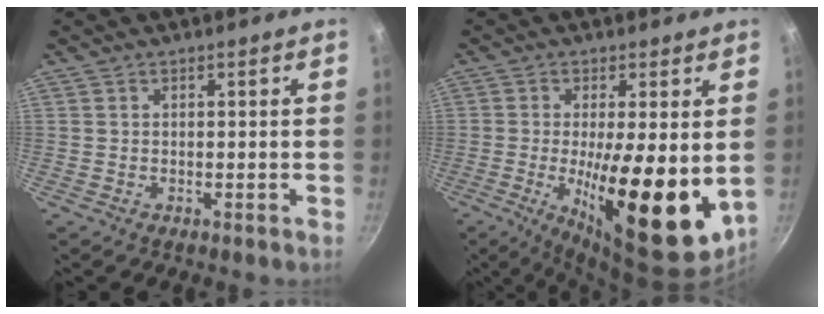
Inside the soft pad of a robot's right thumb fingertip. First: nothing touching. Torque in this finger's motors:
{"motor_torque": [1.92, 3.09, 2.52, -0.25, 0.56]}